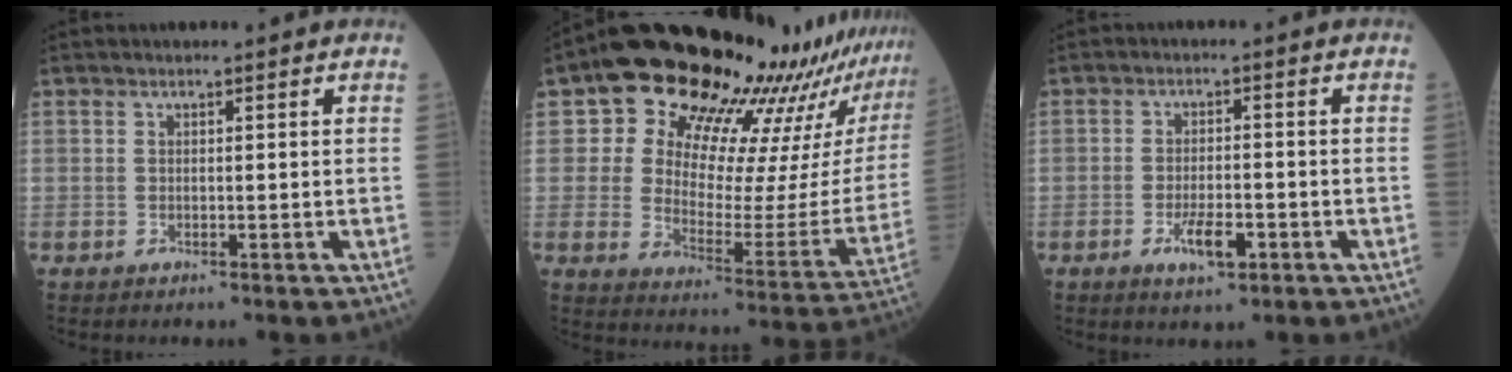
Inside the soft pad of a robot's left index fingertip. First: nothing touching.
{"total": 23.1, "force": [20.4, 4.5, 10.0], "torque": [-0.147, -0.083, 0.263]}
{"total": 4.6, "force": [-2.1, 1.4, 3.8], "torque": [-0.075, -0.001, -0.030]}